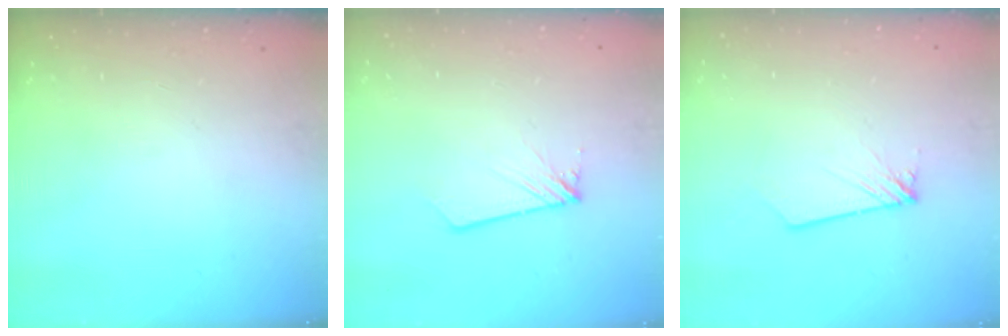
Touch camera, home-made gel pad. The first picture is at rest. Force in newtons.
{"total": 2.0, "press": 2.0, "slide": 0.2}
{"total": 1.9, "press": 1.9, "slide": 0.2}